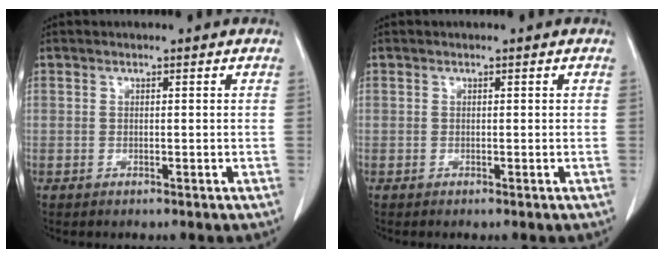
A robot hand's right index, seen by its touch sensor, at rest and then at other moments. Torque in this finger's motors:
{"motor_torque": [-0.07, 0.06, 0.04, 0.02]}